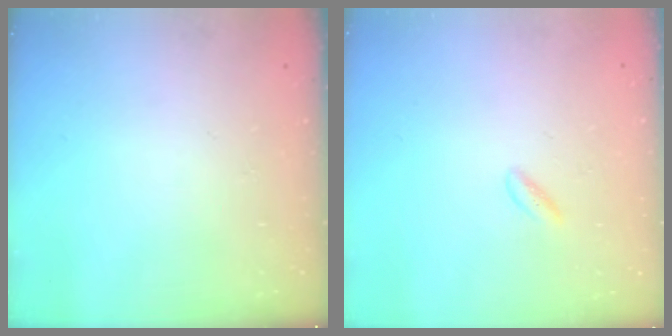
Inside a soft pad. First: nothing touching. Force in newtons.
{"total": 1.4, "press": 1.1, "slide": 0.8}